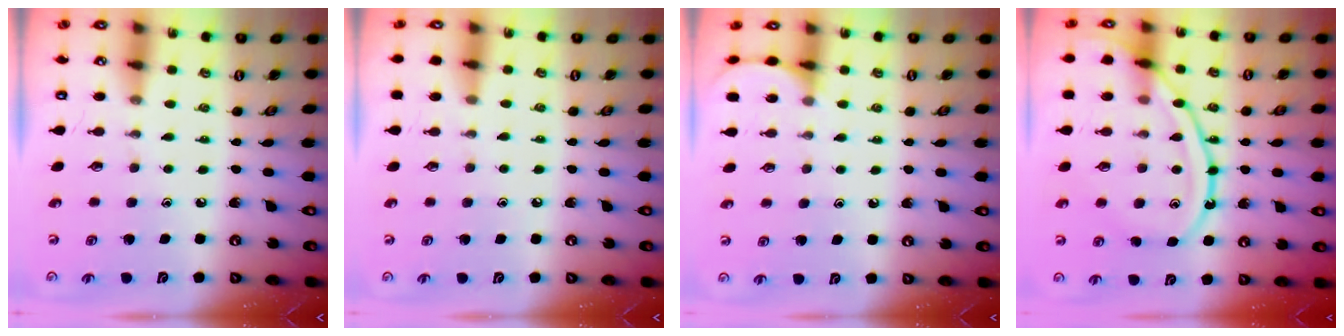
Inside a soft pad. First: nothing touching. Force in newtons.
{"total": 2.9, "press": 2.8, "slide": 0.4}
{"total": 5.4, "press": 5.4, "slide": 0.7}
{"total": 14.0, "press": 13.9, "slide": 1.6}